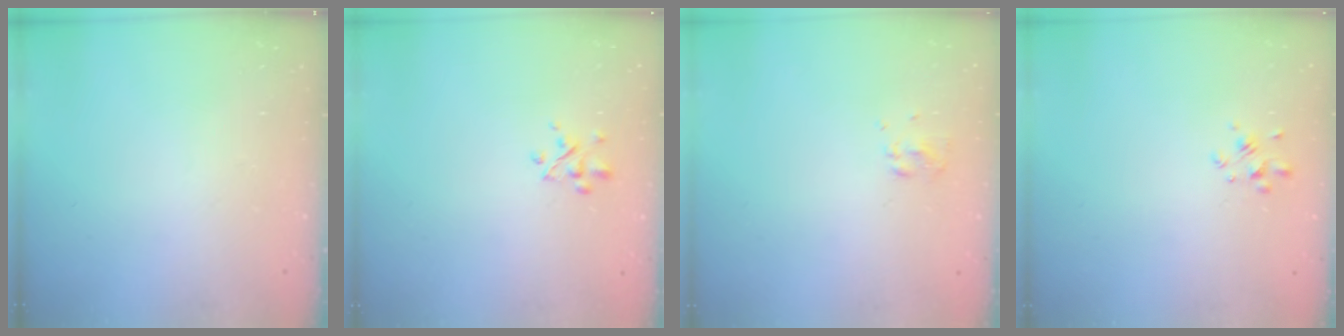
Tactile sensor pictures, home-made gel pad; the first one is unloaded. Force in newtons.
{"total": 2.9, "press": 2.7, "slide": 0.9}
{"total": 2.7, "press": 2.5, "slide": 0.8}
{"total": 2.2, "press": 2.0, "slide": 1.0}